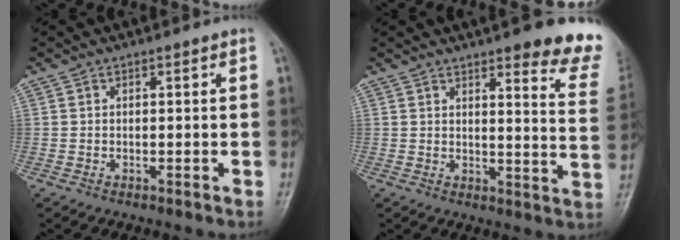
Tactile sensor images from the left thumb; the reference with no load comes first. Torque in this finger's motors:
{"motor_torque": [0.69, 0.01, 1.11, -1.14, 0.06]}